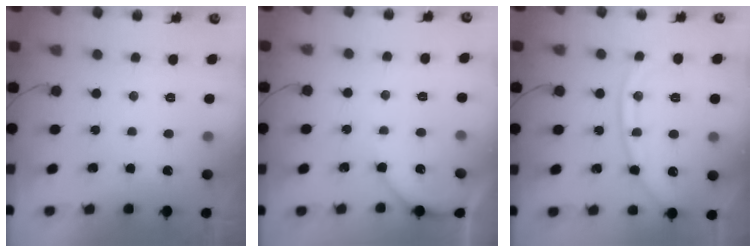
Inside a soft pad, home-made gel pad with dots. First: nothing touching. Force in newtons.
{"total": 5.4, "press": 5.4, "slide": 0.9}
{"total": 11.3, "press": 11.2, "slide": 1.5}